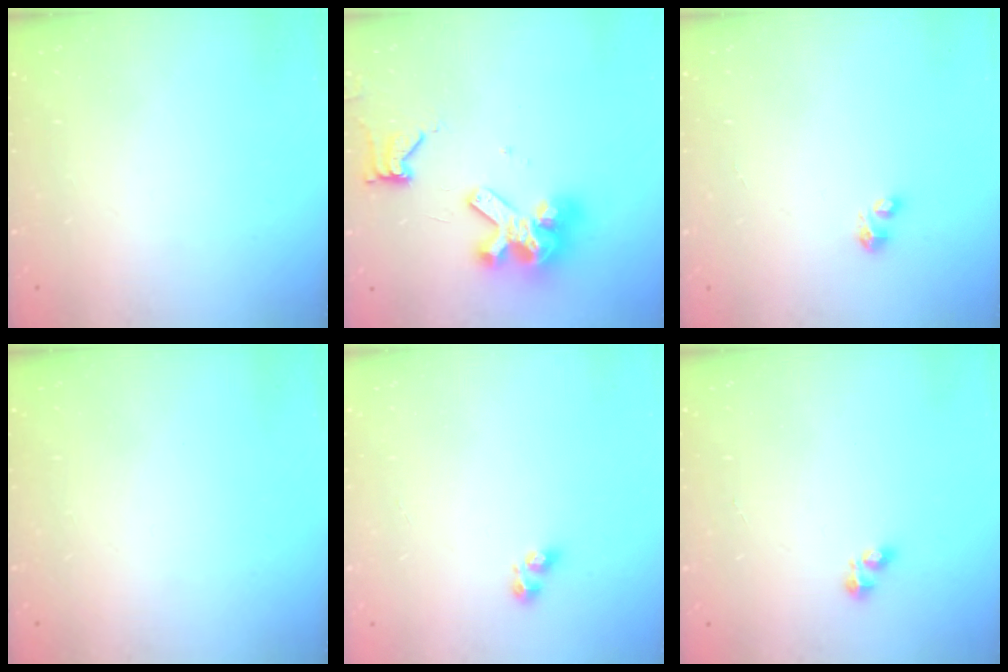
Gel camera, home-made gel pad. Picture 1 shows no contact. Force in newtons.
{"total": 13.3, "press": 13.2, "slide": 1.6}
{"total": 2.8, "press": 2.8, "slide": 0.4}
{"total": 0.0}
{"total": 3.3, "press": 3.1, "slide": 1.2}
{"total": 2.1, "press": 2.1, "slide": 0.3}